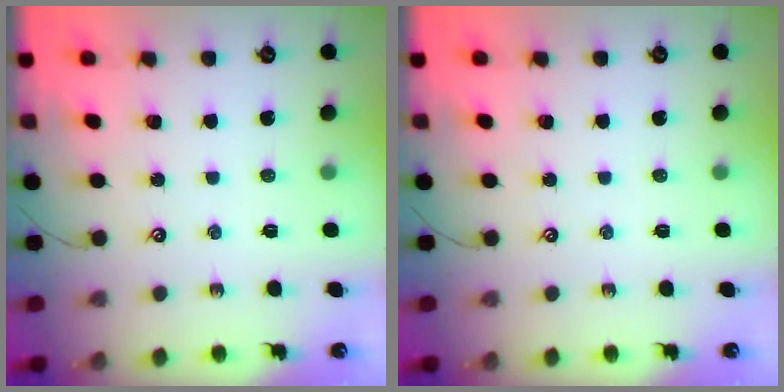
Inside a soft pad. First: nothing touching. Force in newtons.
{"total": 0.0}